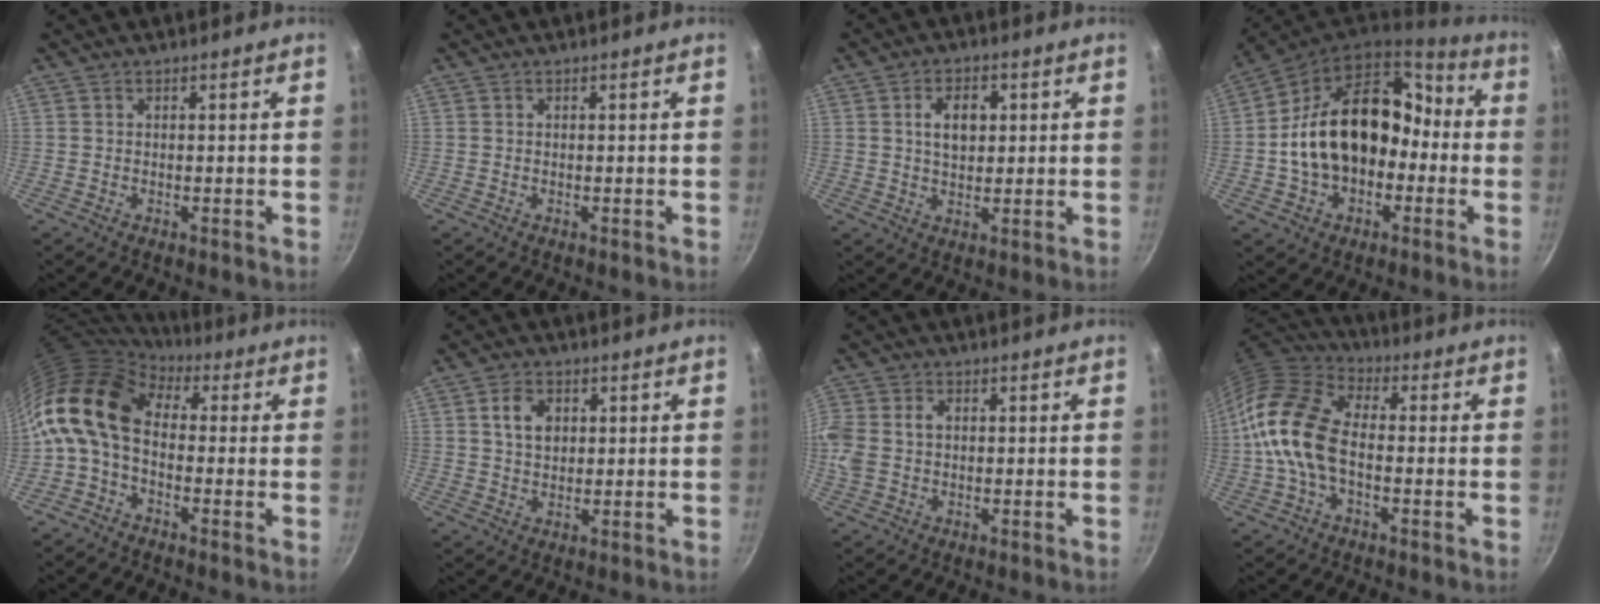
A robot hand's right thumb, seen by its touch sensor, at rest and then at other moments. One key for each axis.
{"total": 0.0}
{"total": 6.1, "fx": 1.3, "fy": 4.0, "fz": 4.4, "tx": -0.054, "ty": 0.002, "tz": 0.022}
{"total": 21.2, "fx": -2.3, "fy": 15.1, "fz": 14.6, "tx": -0.209, "ty": 0.073, "tz": -0.034}
{"total": 13.4, "fx": 0.8, "fy": 8.8, "fz": 10.1, "tx": -0.188, "ty": 0.026, "tz": -0.007}
{"total": 5.2, "fx": 1.4, "fy": 3.8, "fz": 3.2, "tx": -0.041, "ty": -0.001, "tz": 0.025}
{"total": 8.1, "fx": 0.5, "fy": 6.2, "fz": 5.3, "tx": -0.119, "ty": 0.012, "tz": 0.002}
{"total": 13.5, "fx": -1.7, "fy": 8.0, "fz": 10.8, "tx": -0.196, "ty": 0.037, "tz": -0.052}